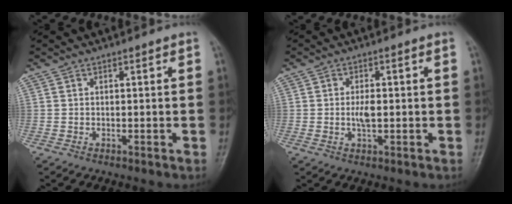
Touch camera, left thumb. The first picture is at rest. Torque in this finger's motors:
{"motor_torque": [1.29, 1.45, 0.38, 0.25, 0.09]}